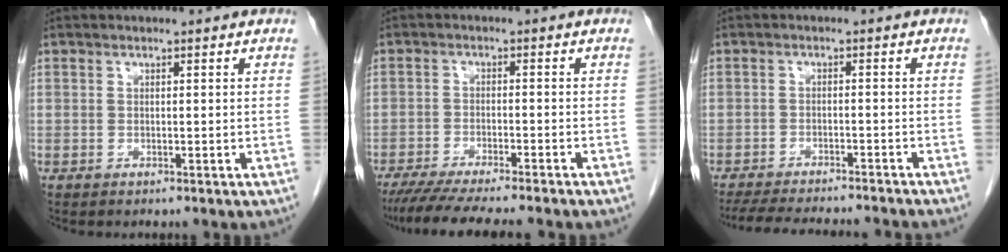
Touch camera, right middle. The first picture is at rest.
{"total": 11.0, "force": [-9.4, -0.2, 5.7], "torque": [-0.072, -0.026, -0.144]}
{"total": 15.0, "force": [-13.7, 1.3, 6.0], "torque": [-0.107, -0.024, -0.186]}